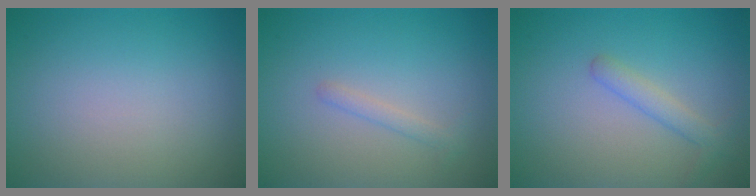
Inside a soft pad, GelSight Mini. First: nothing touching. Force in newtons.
{"total": 1.1, "press": 1.1, "slide": 0.0}
{"total": 1.9, "press": 1.9, "slide": 0.0}